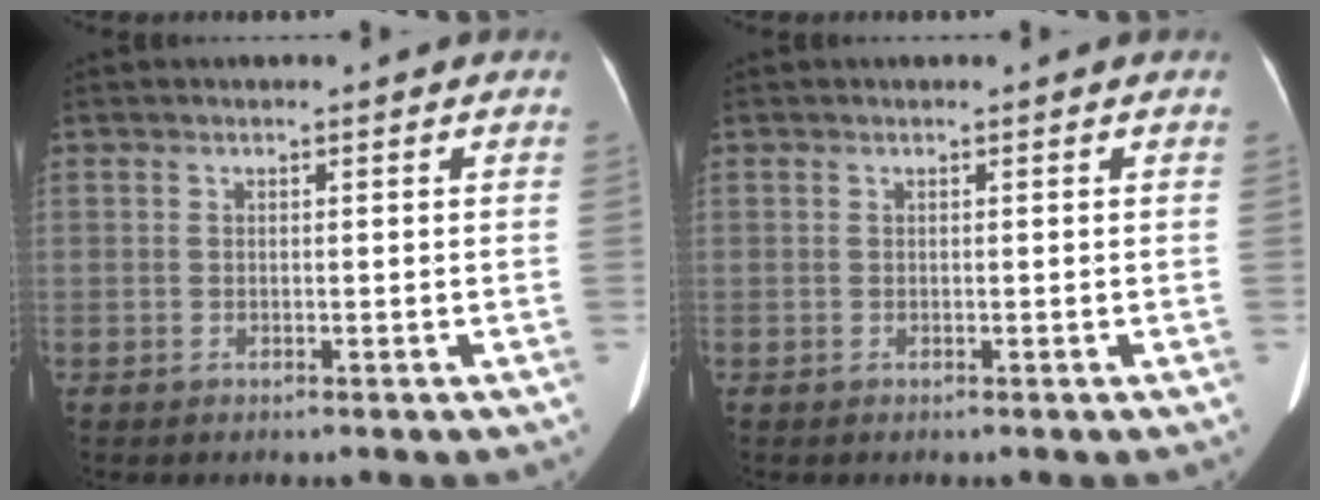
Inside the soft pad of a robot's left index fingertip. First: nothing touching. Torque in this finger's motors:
{"motor_torque": [-0.15, -0.04, 0.05, 0.02]}